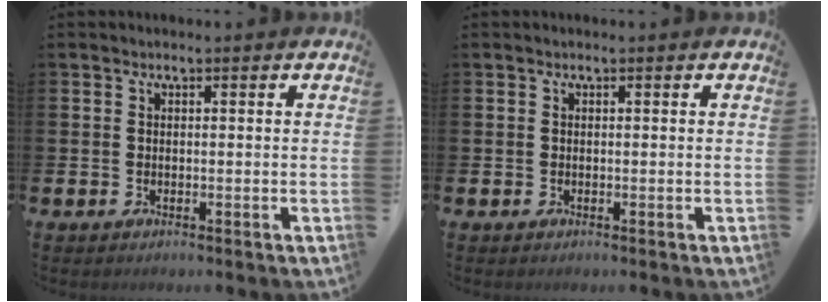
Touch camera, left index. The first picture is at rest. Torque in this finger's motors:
{"motor_torque": [0.00, 0.00, 0.04, 0.00]}